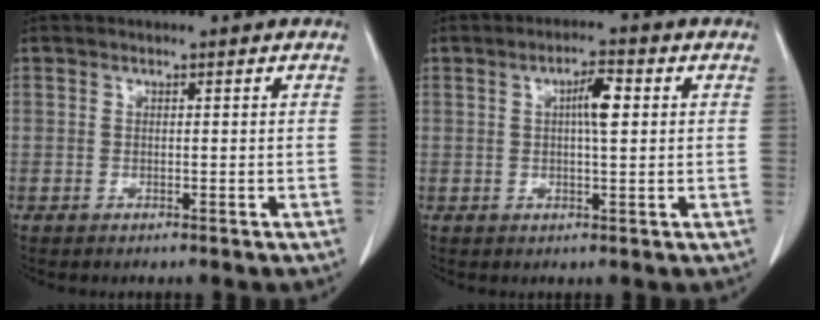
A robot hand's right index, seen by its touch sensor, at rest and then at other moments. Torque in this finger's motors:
{"motor_torque": [0.37, 0.33, 0.14, 0.06]}